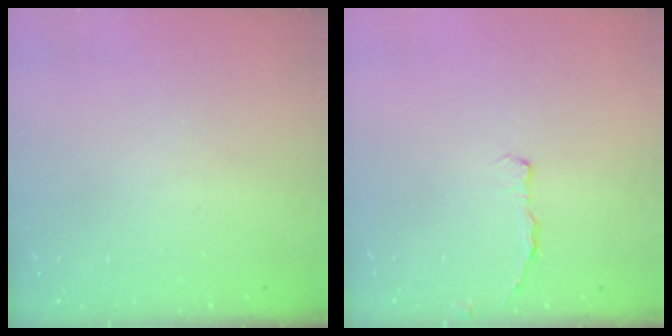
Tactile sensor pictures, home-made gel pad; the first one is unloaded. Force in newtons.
{"total": 3.3, "press": 3.3, "slide": 0.4}